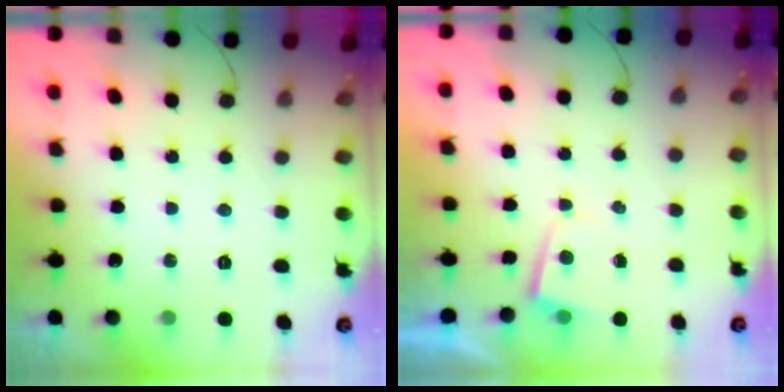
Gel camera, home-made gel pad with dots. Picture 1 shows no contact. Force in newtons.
{"total": 1.0, "press": 1.0, "slide": 0.3}